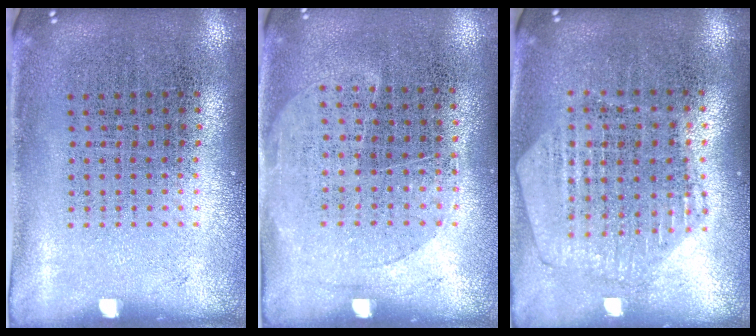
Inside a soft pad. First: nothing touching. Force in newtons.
{"total": 1.3, "press": 1.1, "slide": 0.7}
{"total": 0.8, "press": 0.8, "slide": 0.1}